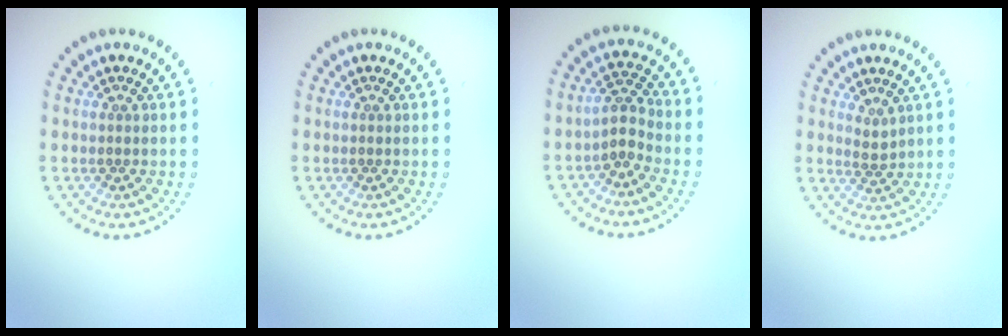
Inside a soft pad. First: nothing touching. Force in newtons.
{"total": 0.0}
{"total": 2.3, "press": 1.7, "slide": 1.5}
{"total": 1.0, "press": 0.8, "slide": 0.6}